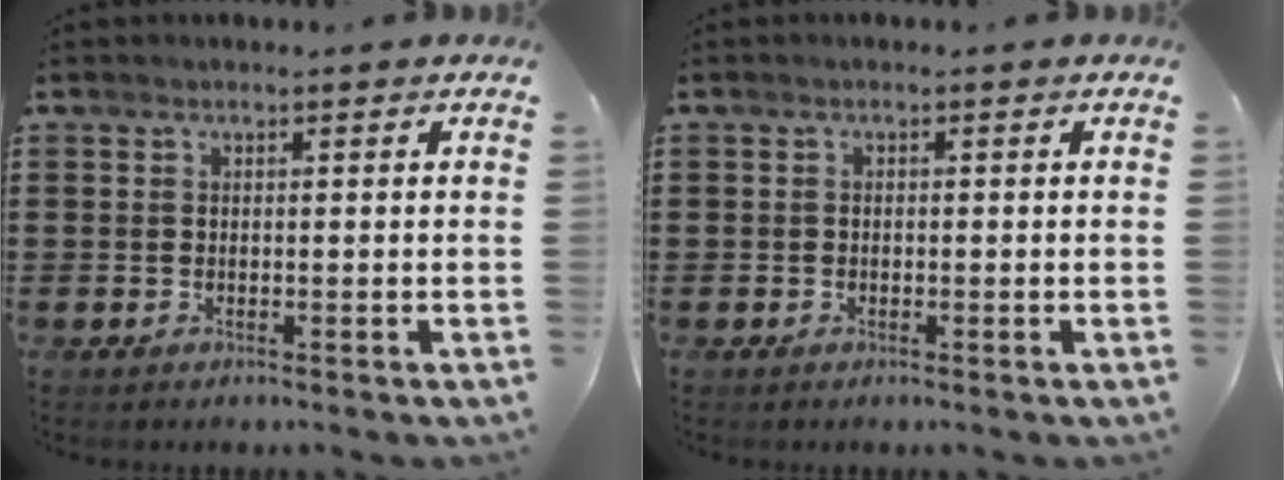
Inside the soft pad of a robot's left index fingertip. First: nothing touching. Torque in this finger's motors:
{"motor_torque": [-0.04, 0.14, -0.10, -0.01]}